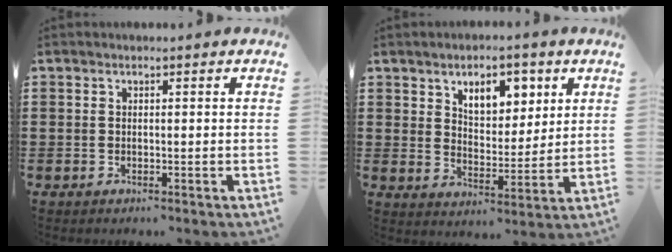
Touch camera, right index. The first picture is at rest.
{"total": 6.6, "force": [3.7, 3.9, 3.8], "torque": [-0.067, 0.006, 0.062]}